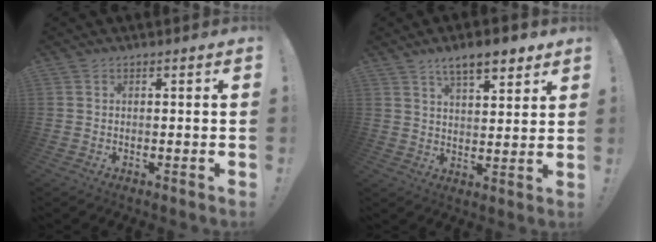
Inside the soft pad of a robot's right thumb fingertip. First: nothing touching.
{"total": 9.3, "force": [6.4, 3.2, 5.9], "torque": [-0.077, -0.032, 0.109]}